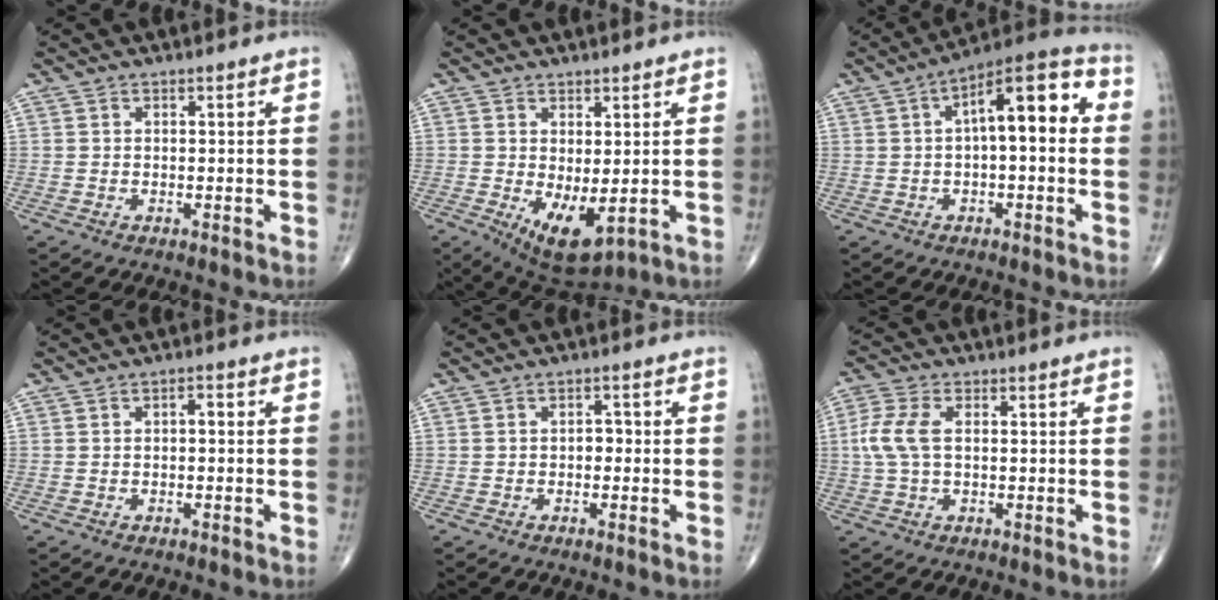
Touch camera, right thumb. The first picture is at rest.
{"total": 8.0, "force": [-1.1, 3.6, 7.0], "torque": [-0.109, -0.015, 0.002]}
{"total": 13.5, "force": [1.8, 5.2, 12.3], "torque": [-0.166, 0.042, 0.020]}
{"total": 1.4, "force": [0.0, 0.7, 1.1], "torque": [-0.011, 0.008, -0.003]}
{"total": 1.8, "force": [-0.4, 1.2, 1.2], "torque": [-0.006, 0.006, -0.012]}
{"total": 6.4, "force": [0.5, 3.5, 5.4], "torque": [-0.142, 0.014, 0.006]}